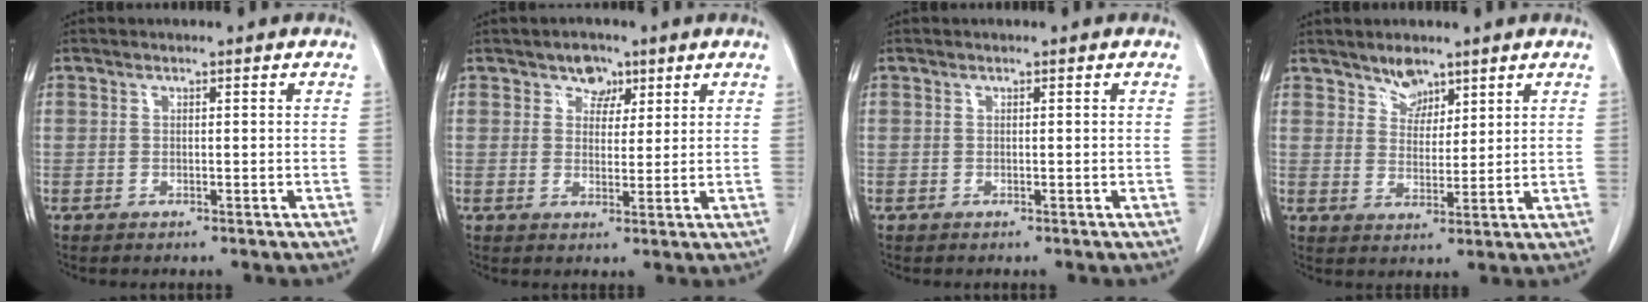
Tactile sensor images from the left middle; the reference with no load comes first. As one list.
[{"total": 3.5, "force": [2.0, 2.5, 1.2], "torque": [-0.014, 0.004, 0.033]}, {"total": 0.0}, {"total": 3.8, "force": [3.0, 1.8, 1.3], "torque": [-0.021, -0.001, 0.058]}]